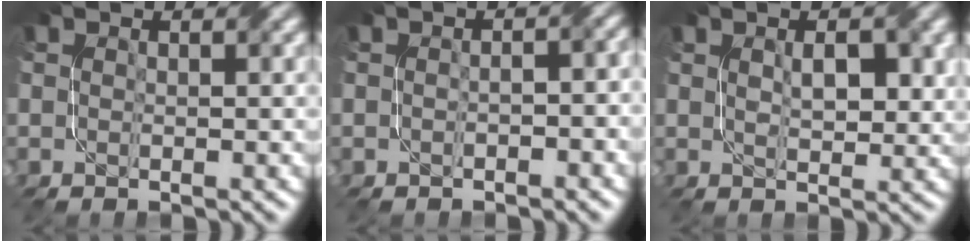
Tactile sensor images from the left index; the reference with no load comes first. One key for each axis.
{"total": 2.1, "fx": -0.6, "fy": 0.9, "fz": 1.8, "tx": -0.025, "ty": -0.001, "tz": -0.005}
{"total": 3.0, "fx": 0.9, "fy": 1.3, "fz": 2.5, "tx": -0.046, "ty": 0.001, "tz": 0.020}